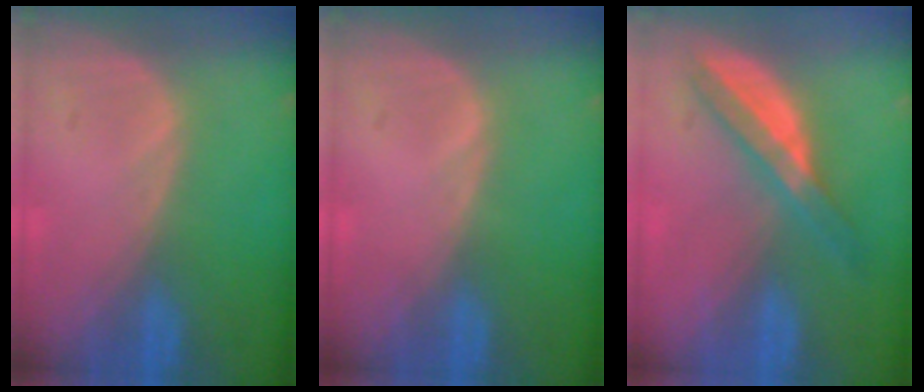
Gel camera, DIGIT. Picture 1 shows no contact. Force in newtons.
{"total": 0.5, "press": 0.1, "slide": 0.5}
{"total": 6.3, "press": 5.4, "slide": 3.1}